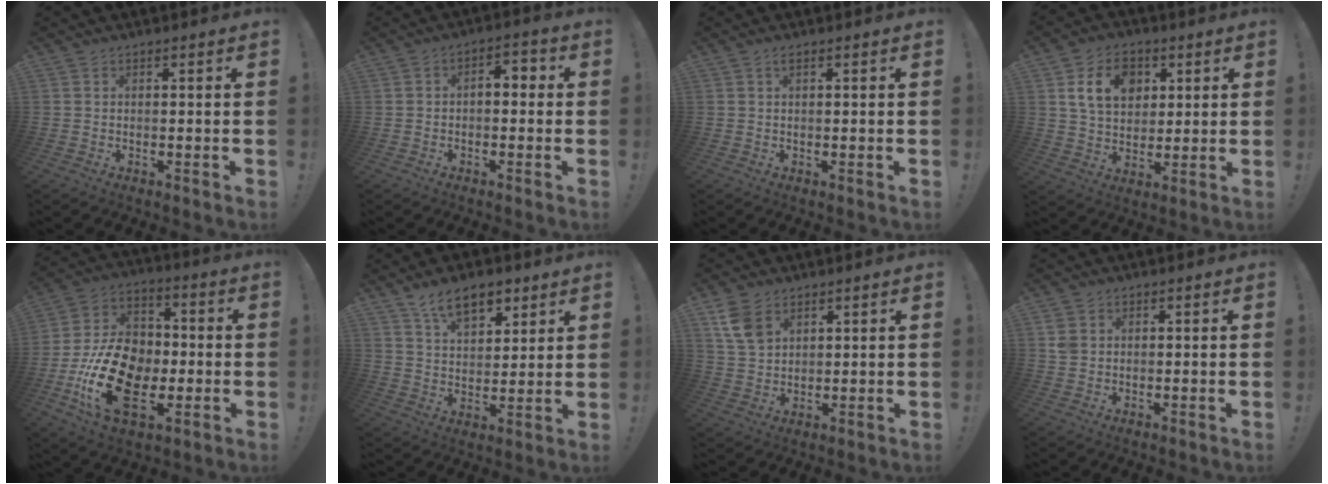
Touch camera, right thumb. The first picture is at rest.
{"total": 3.9, "force": [-0.9, 2.5, 2.9], "torque": [-0.029, 0.002, -0.022]}
{"total": 1.0, "force": [0.5, 0.1, 0.8], "torque": [-0.015, 0.000, 0.007]}
{"total": 12.9, "force": [4.7, 9.6, 7.2], "torque": [-0.105, -0.004, 0.089]}
{"total": 22.5, "force": [-6.0, 14.9, 15.7], "torque": [-0.304, 0.031, -0.089]}
{"total": 11.1, "force": [7.1, 5.8, 6.2], "torque": [-0.090, -0.032, 0.132]}
{"total": 8.5, "force": [4.6, 5.7, 4.4], "torque": [-0.079, -0.014, 0.091]}
{"total": 2.9, "force": [1.1, 2.4, 1.3], "torque": [-0.021, 0.000, 0.022]}